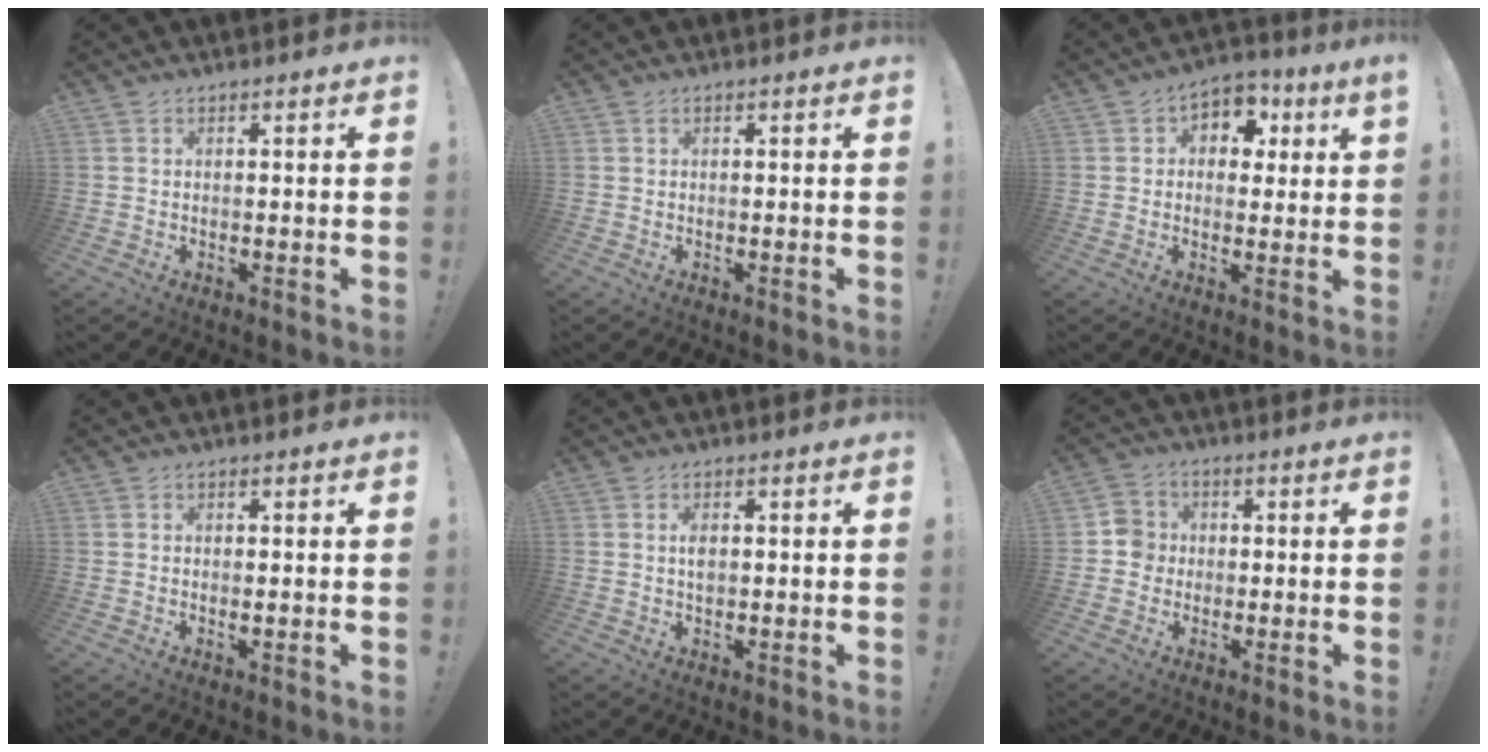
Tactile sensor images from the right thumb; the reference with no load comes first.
{"total": 0.0}
{"total": 6.0, "force": [1.9, 4.9, 2.9], "torque": [-0.031, -0.011, 0.034]}
{"total": 0.6, "force": [0.2, 0.2, 0.5], "torque": [-0.003, -0.003, 0.002]}
{"total": 2.2, "force": [0.2, 1.3, 1.8], "torque": [-0.023, -0.001, 0.000]}
{"total": 6.0, "force": [-0.9, 5.7, 1.5], "torque": [-0.020, 0.015, -0.018]}